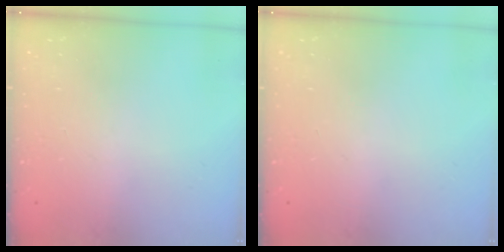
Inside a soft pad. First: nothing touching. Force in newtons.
{"total": 0.0}